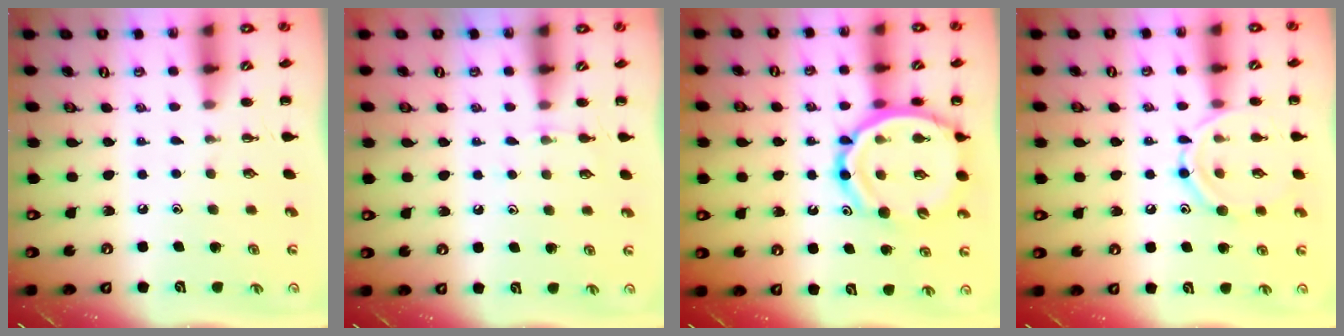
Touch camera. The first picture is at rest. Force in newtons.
{"total": 3.7, "press": 3.5, "slide": 1.3}
{"total": 16.9, "press": 16.5, "slide": 3.7}
{"total": 11.6, "press": 11.5, "slide": 0.7}